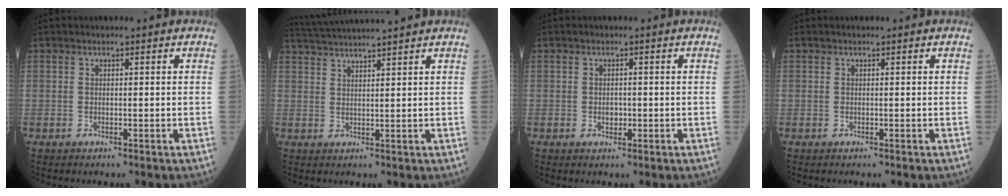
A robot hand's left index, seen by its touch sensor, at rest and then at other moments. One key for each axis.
{"total": 9.7, "fx": 9.0, "fy": -1.5, "fz": 3.5, "tx": -0.068, "ty": 0.027, "tz": 0.139}
{"total": 1.3, "fx": -0.2, "fy": 0.9, "fz": 0.9, "tx": -0.016, "ty": 0.001, "tz": -0.001}
{"total": 0.0}